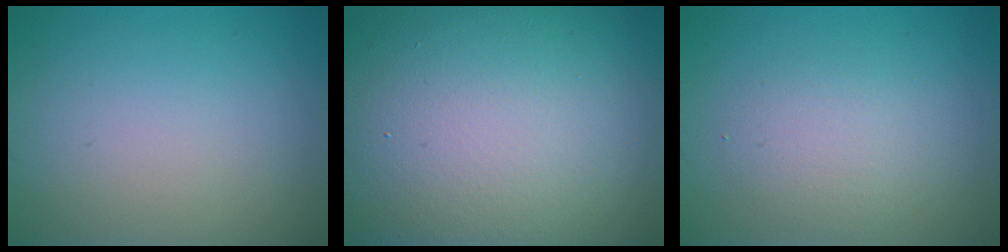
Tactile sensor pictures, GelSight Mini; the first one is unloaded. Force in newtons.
{"total": 21.1, "press": 21.1, "slide": 1.4}
{"total": 2.3, "press": 2.3, "slide": 0.1}